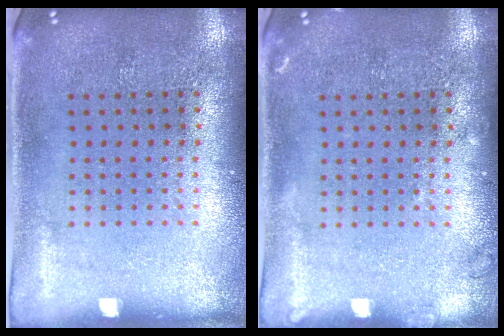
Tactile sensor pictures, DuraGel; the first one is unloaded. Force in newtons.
{"total": 0.9, "press": 0.9, "slide": 0.2}